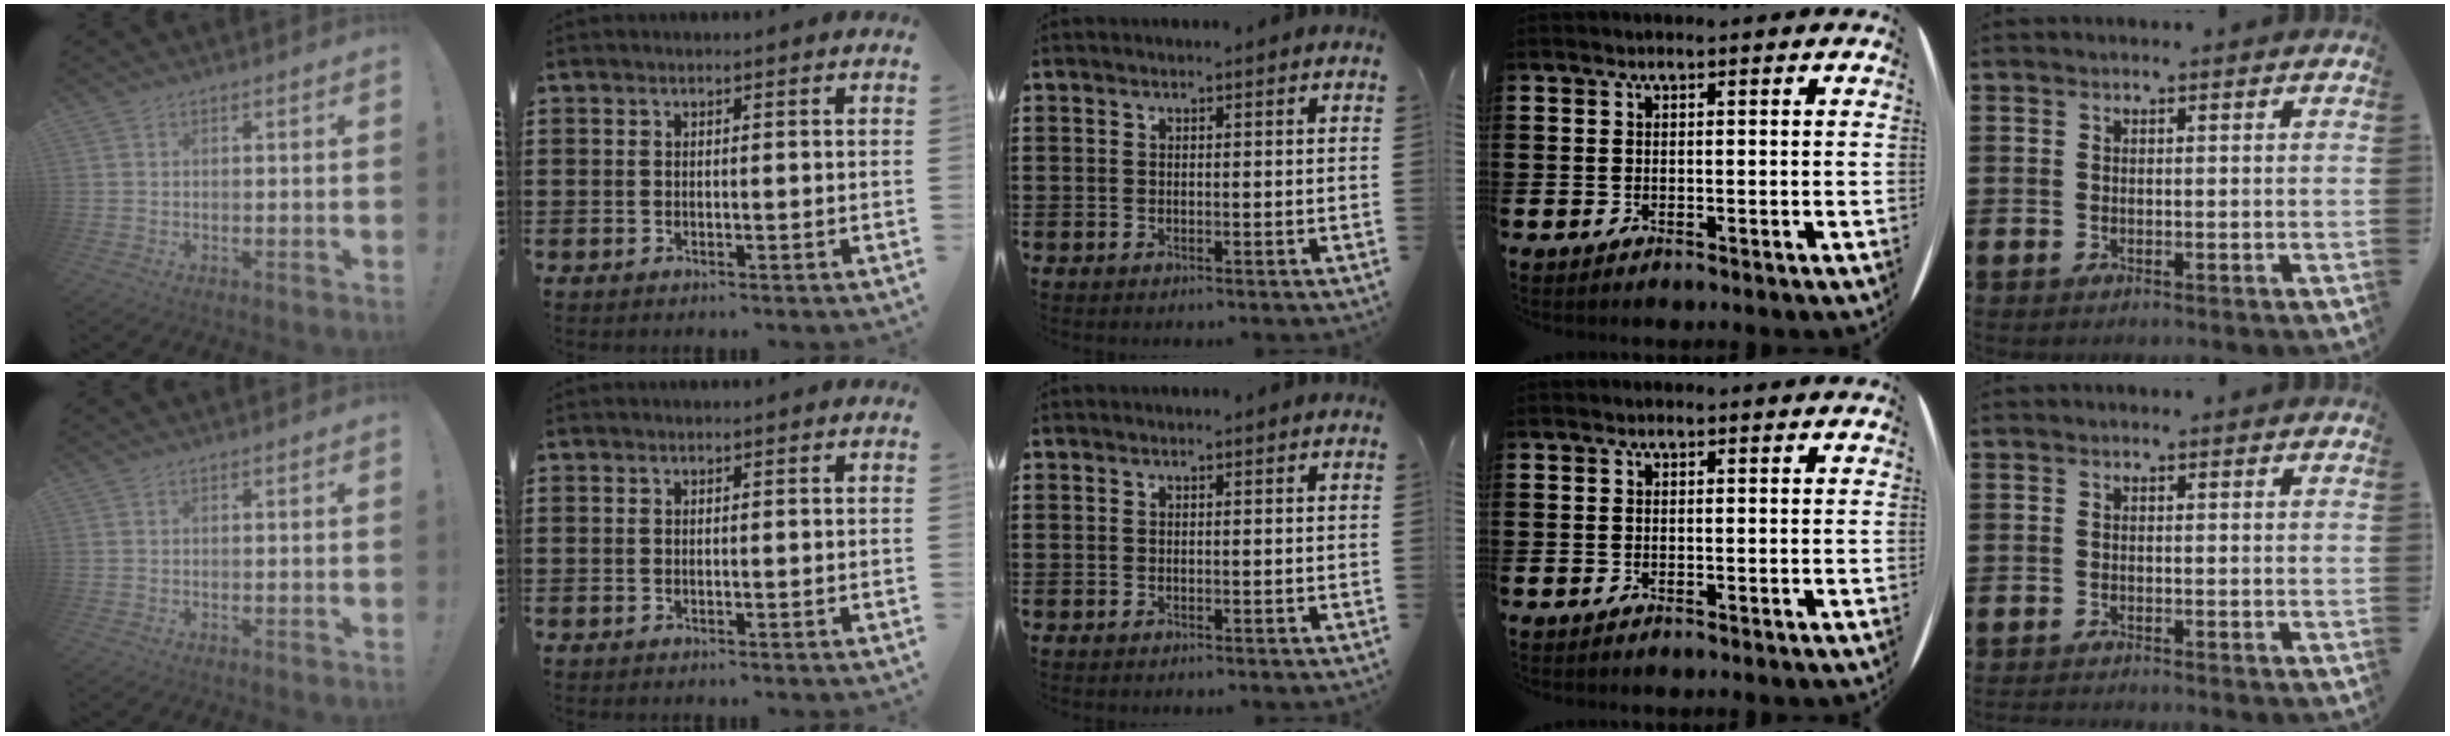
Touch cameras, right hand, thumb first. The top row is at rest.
{"little": {"total": 0.7, "force": [-0.7, -0.1, 0.1], "torque": [-0.001, -0.002, -0.014]}}